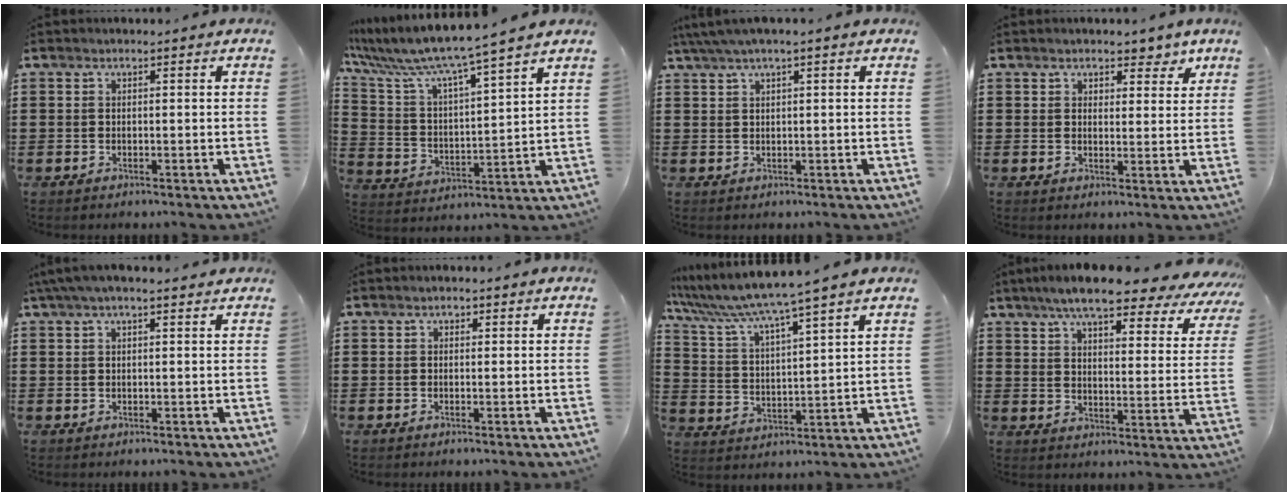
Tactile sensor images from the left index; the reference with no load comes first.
{"total": 7.0, "force": [6.2, -0.5, 3.2], "torque": [-0.091, -0.043, 0.097]}
{"total": 2.4, "force": [1.2, 0.4, 2.0], "torque": [-0.039, 0.003, 0.020]}
{"total": 3.3, "force": [2.5, 1.8, 1.3], "torque": [-0.011, -0.001, 0.039]}
{"total": 3.1, "force": [2.0, 0.8, 2.2], "torque": [-0.047, 0.007, 0.037]}
{"total": 0.8, "force": [0.2, 0.6, 0.5], "torque": [-0.012, 0.005, 0.003]}
{"total": 6.2, "force": [5.5, -1.0, 2.8], "torque": [-0.078, -0.040, 0.088]}
{"total": 8.6, "force": [7.4, 0.9, 4.4], "torque": [-0.098, -0.040, 0.124]}